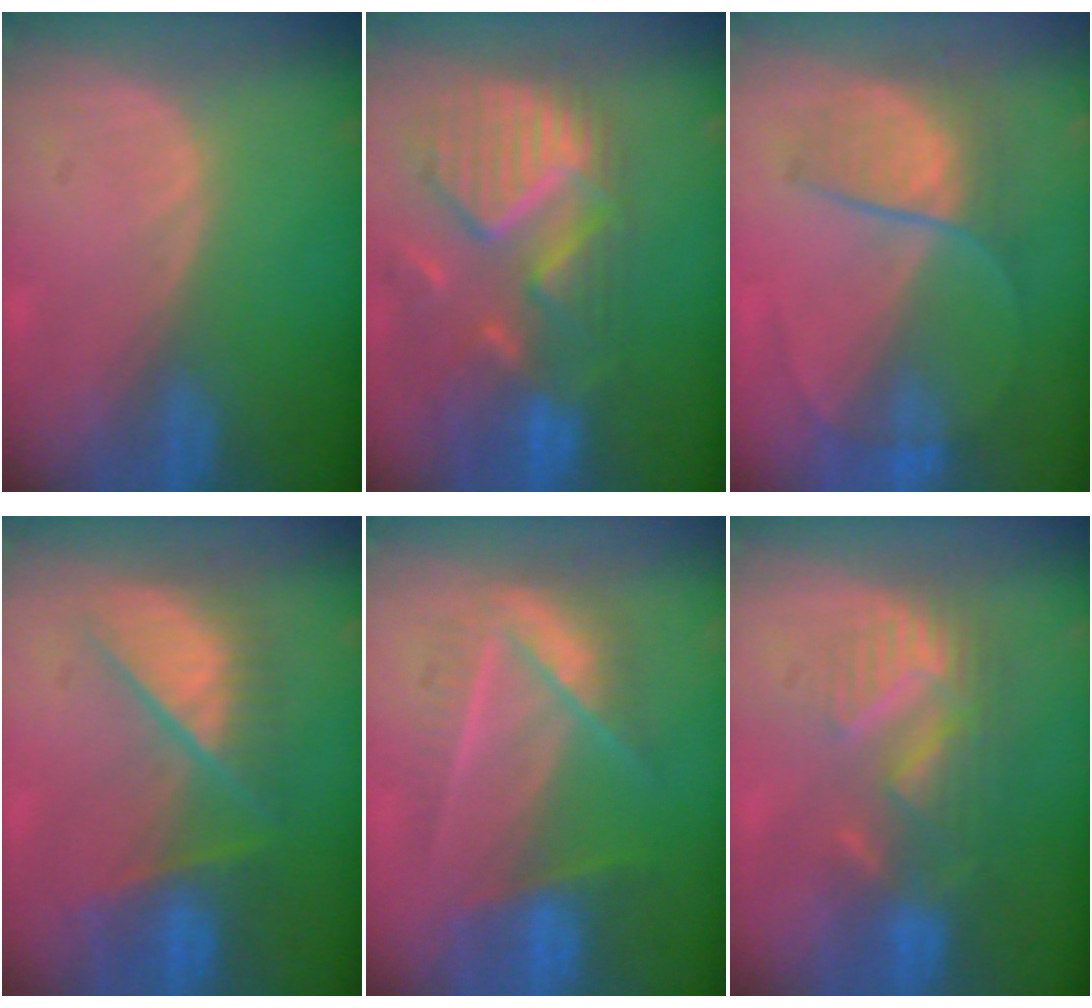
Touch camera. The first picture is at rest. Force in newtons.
{"total": 12.0, "press": 10.5, "slide": 5.9}
{"total": 6.5, "press": 6.3, "slide": 1.3}
{"total": 8.5, "press": 8.4, "slide": 0.7}
{"total": 7.3, "press": 7.3, "slide": 0.2}
{"total": 8.8, "press": 7.8, "slide": 4.1}